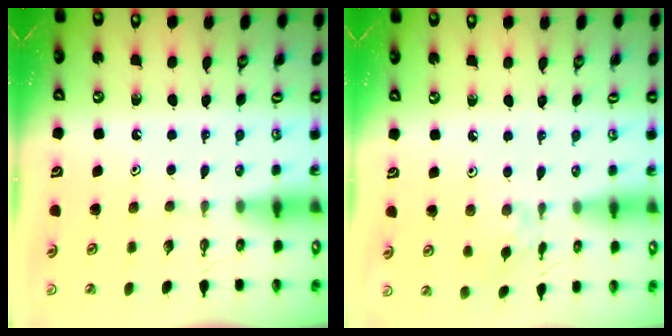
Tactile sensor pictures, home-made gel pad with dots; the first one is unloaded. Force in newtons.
{"total": 2.0, "press": 2.0, "slide": 0.4}